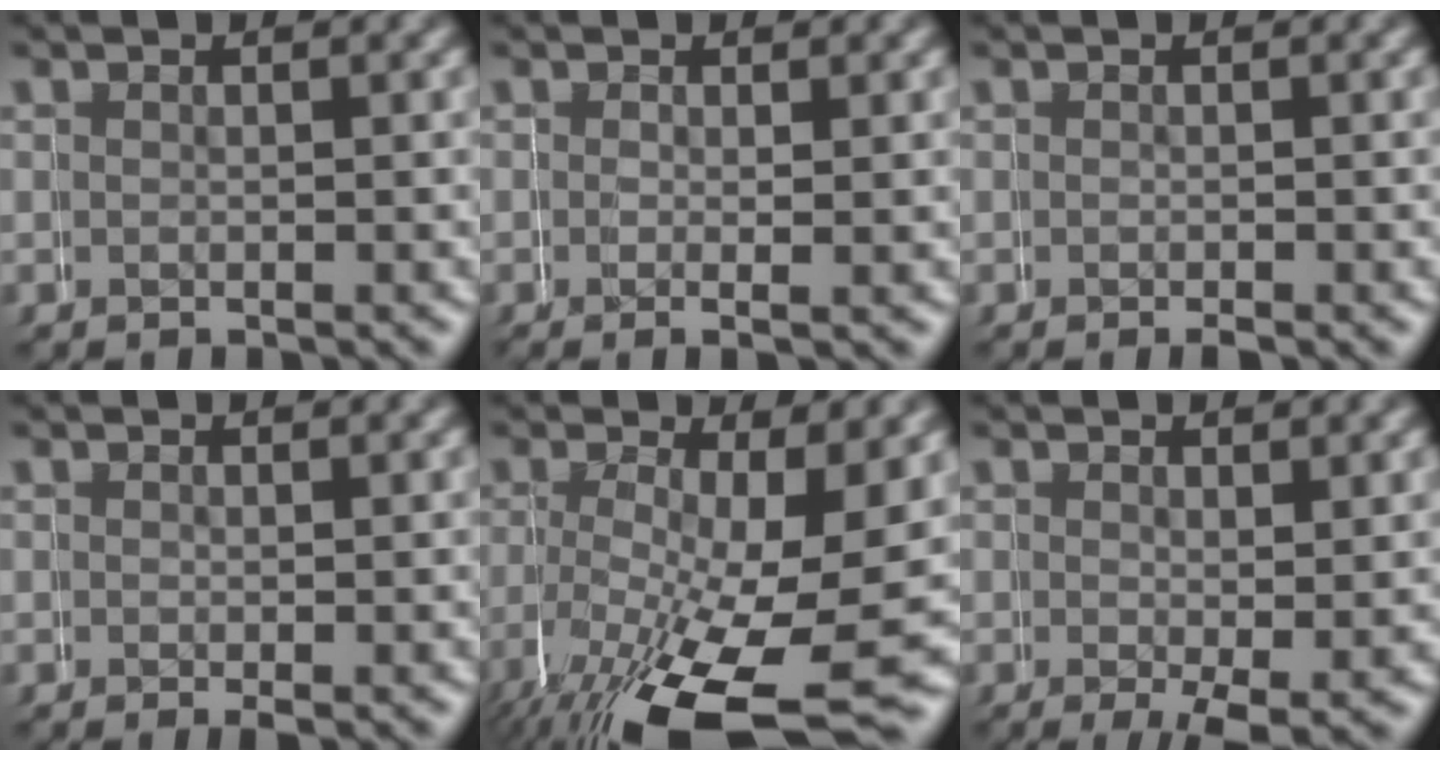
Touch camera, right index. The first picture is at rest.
{"total": 1.1, "force": [-0.1, 0.1, 1.1], "torque": [-0.027, -0.007, -0.004]}
{"total": 0.6, "force": [-0.4, 0.2, 0.3], "torque": [-0.004, -0.002, -0.006]}
{"total": 0.5, "force": [-0.1, 0.1, 0.5], "torque": [-0.005, -0.003, -0.001]}
{"total": 11.2, "force": [-4.9, 4.6, 9.0], "torque": [-0.166, -0.053, -0.049]}
{"total": 2.5, "force": [-0.8, 0.6, 2.3], "torque": [-0.032, -0.018, -0.007]}